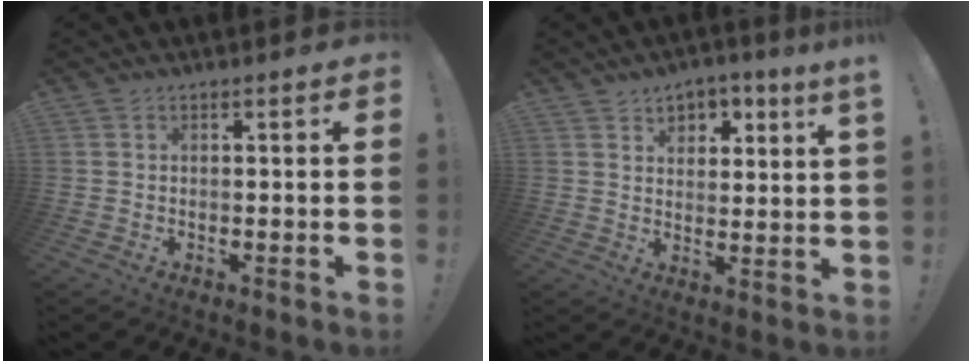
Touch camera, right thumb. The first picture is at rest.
{"total": 4.7, "force": [3.7, 1.6, 2.4], "torque": [-0.043, -0.016, 0.064]}